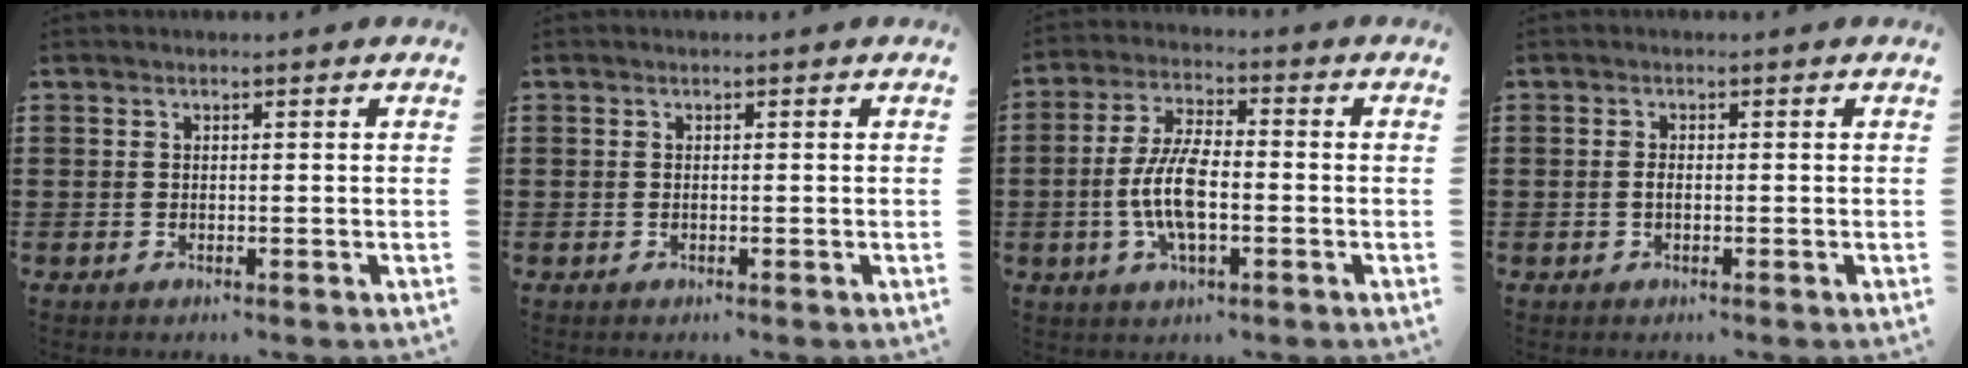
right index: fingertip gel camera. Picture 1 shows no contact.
{"total": 0.0}
{"total": 8.5, "force": [-1.6, 3.2, 7.7], "torque": [-0.174, -0.006, -0.036]}
{"total": 0.9, "force": [-0.2, 0.5, 0.7], "torque": [-0.015, 0.003, -0.004]}